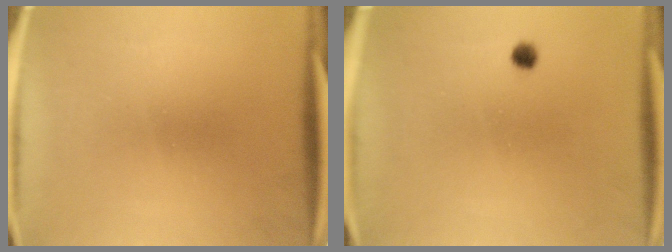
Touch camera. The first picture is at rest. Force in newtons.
{"total": 1.3}